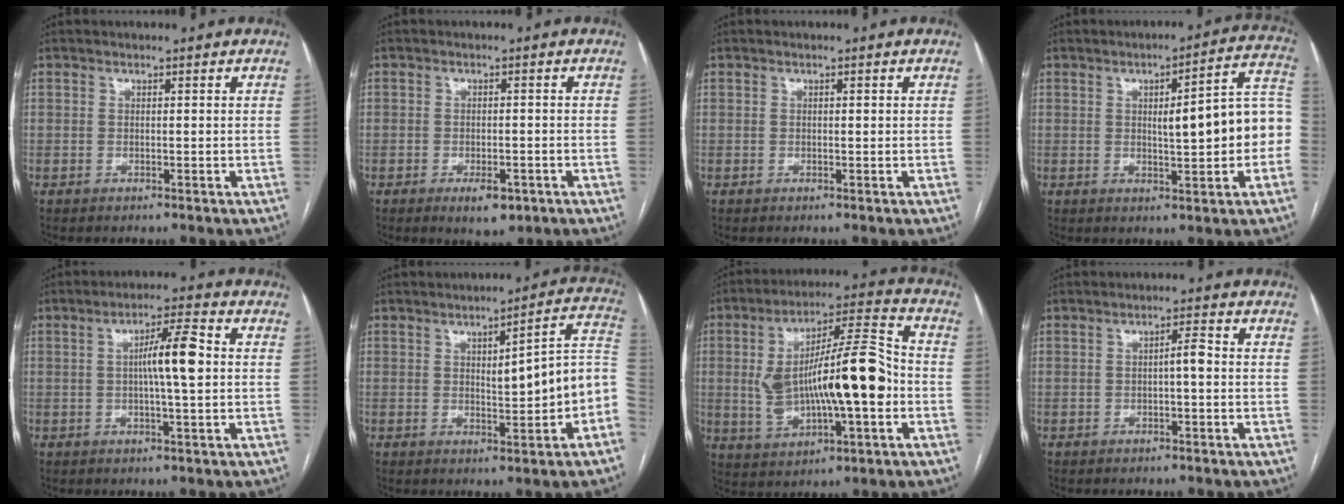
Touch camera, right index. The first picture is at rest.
{"total": 4.1, "force": [-2.2, 1.8, 2.9], "torque": [-0.040, -0.001, -0.024]}
{"total": 0.0}
{"total": 12.0, "force": [-0.5, 2.1, 11.8], "torque": [-0.143, 0.032, -0.004]}
{"total": 7.0, "force": [0.4, 0.4, 7.0], "torque": [-0.119, 0.011, 0.003]}
{"total": 11.0, "force": [-1.3, 1.8, 10.8], "torque": [-0.127, 0.028, -0.013]}
{"total": 17.9, "force": [-1.2, 4.4, 17.3], "torque": [-0.312, 0.028, -0.009]}
{"total": 2.2, "force": [-0.3, 0.3, 2.2], "torque": [-0.033, 0.004, -0.006]}